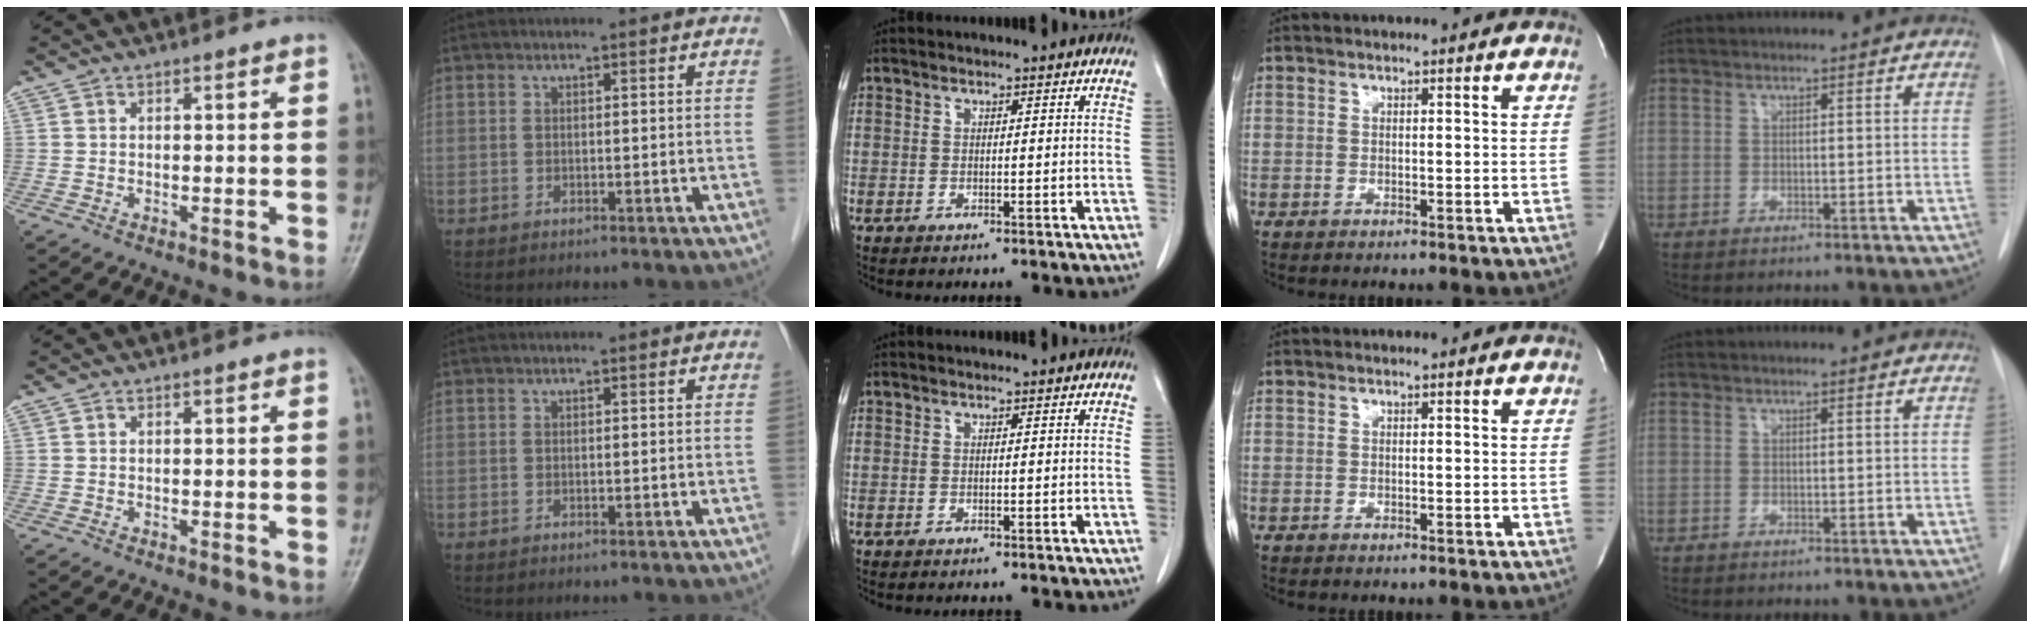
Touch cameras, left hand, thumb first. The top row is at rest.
{}